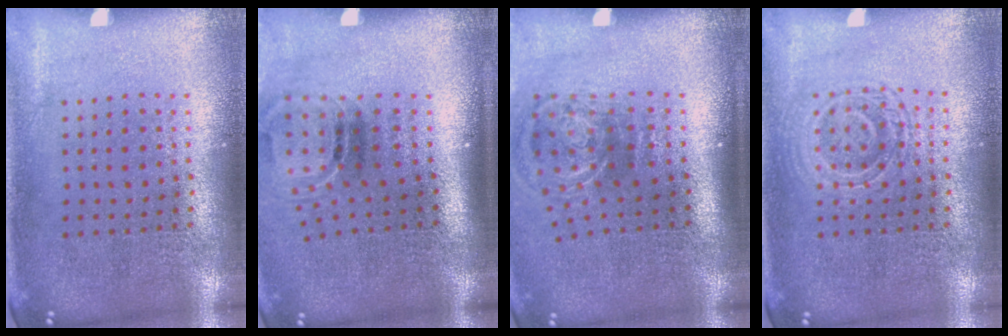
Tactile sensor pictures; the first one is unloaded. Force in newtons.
{"total": 1.6, "press": 1.0, "slide": 1.2}
{"total": 2.2, "press": 1.4, "slide": 1.7}
{"total": 2.3, "press": 2.2, "slide": 0.5}